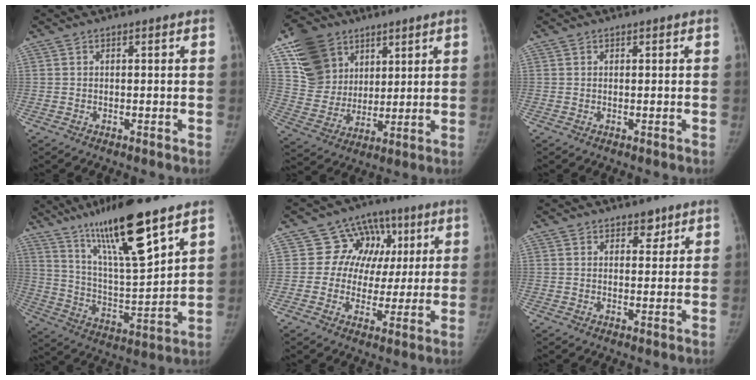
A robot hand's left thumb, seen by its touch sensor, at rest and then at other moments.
{"total": 14.4, "force": [7.5, 11.3, 5.1], "torque": [-0.063, -0.023, 0.149]}
{"total": 0.0}
{"total": 19.7, "force": [12.9, 3.2, 14.5], "torque": [-0.235, -0.063, 0.235]}
{"total": 11.1, "force": [3.0, 10.1, 3.4], "torque": [0.008, 0.009, 0.041]}
{"total": 2.8, "force": [2.0, 1.8, 0.9], "torque": [0.011, -0.011, 0.027]}